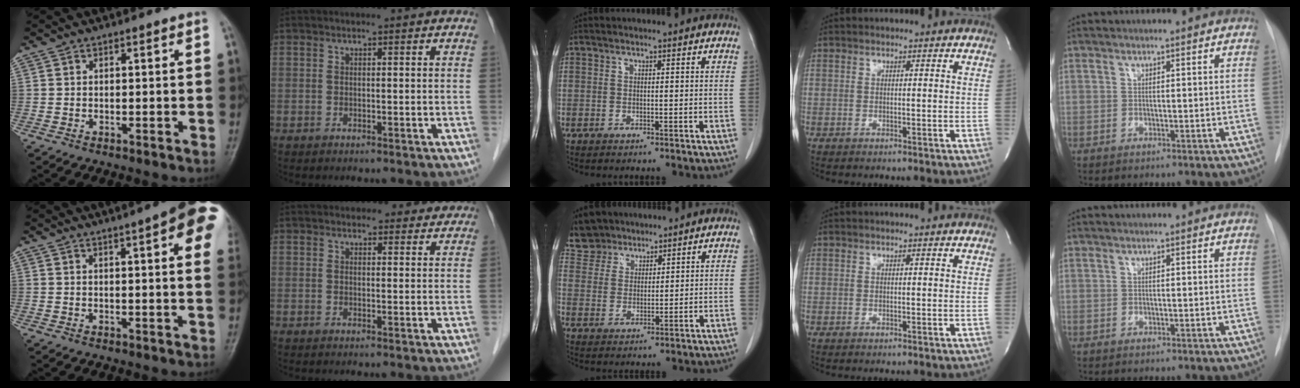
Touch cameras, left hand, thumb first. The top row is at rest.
{"thumb": {"total": 15.9, "force": [7.4, 3.6, 13.6], "torque": [-0.166, -0.004, 0.080]}, "index": {"total": 10.7, "force": [9.9, 3.4, 2.3], "torque": [0.001, 0.024, 0.108]}, "middle": {"total": 5.5, "force": [4.7, 2.9, -0.2], "torque": [0.001, 0.012, 0.091]}}